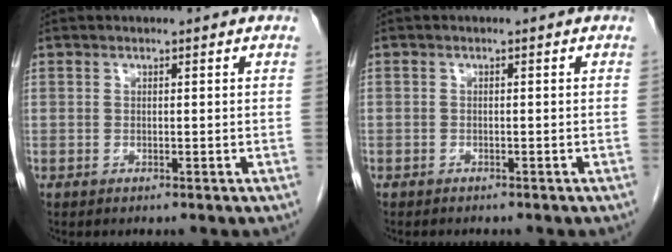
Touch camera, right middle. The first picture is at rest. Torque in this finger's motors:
{"motor_torque": [0.78, -0.95, -0.41, -0.21]}